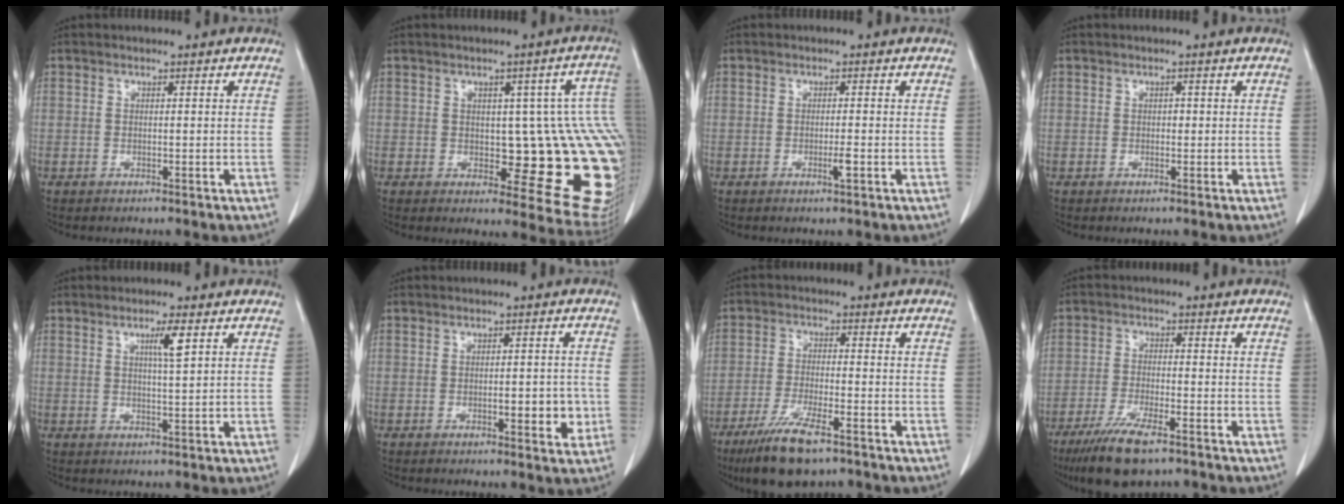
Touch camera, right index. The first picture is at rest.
{"total": 15.9, "force": [-0.6, 5.5, 15.0], "torque": [-0.111, 0.010, 0.004]}
{"total": 1.6, "force": [-0.6, -0.1, 1.5], "torque": [-0.029, -0.004, -0.011]}
{"total": 0.6, "force": [0.0, 0.4, 0.4], "torque": [-0.003, 0.002, -0.002]}
{"total": 3.4, "force": [1.5, -0.1, 3.1], "torque": [-0.054, -0.003, 0.024]}
{"total": 4.7, "force": [-1.1, 1.5, 4.3], "torque": [-0.057, -0.002, -0.011]}
{"total": 9.7, "force": [-6.5, 2.0, 6.9], "torque": [-0.126, -0.021, -0.109]}
{"total": 9.1, "force": [-6.2, 1.8, 6.3], "torque": [-0.112, -0.019, -0.102]}